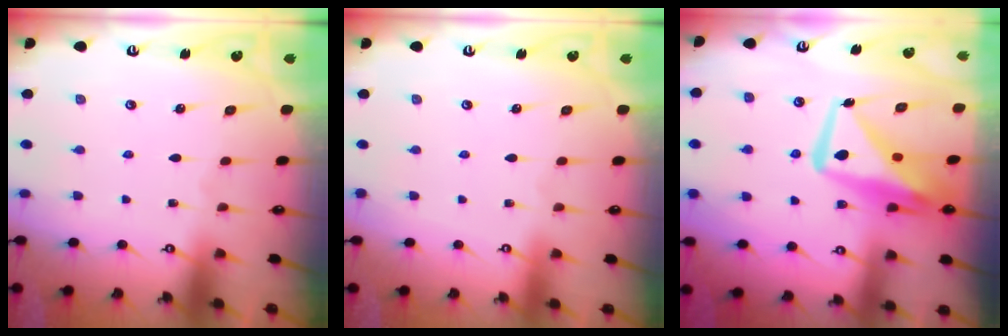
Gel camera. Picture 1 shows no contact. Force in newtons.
{"total": 3.9, "press": 3.9, "slide": 0.1}
{"total": 13.4, "press": 13.4, "slide": 1.3}